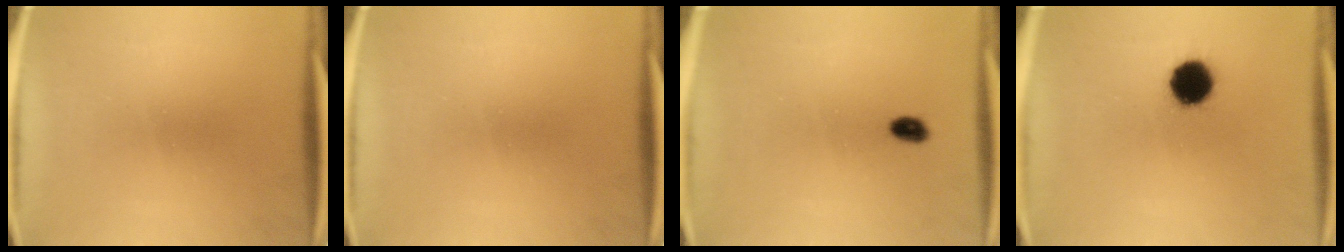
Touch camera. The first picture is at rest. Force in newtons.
{"total": 0.0}
{"total": 1.9}
{"total": 9.3}